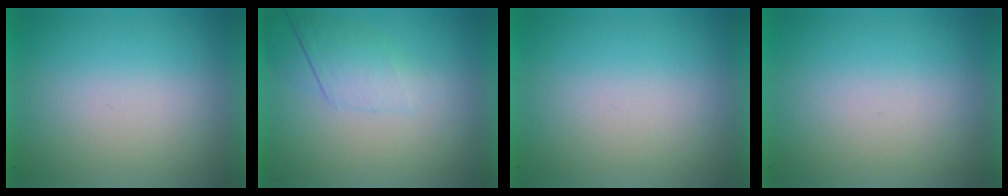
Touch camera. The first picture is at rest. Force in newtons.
{"total": 2.2}
{"total": 0.0}
{"total": 0.0}